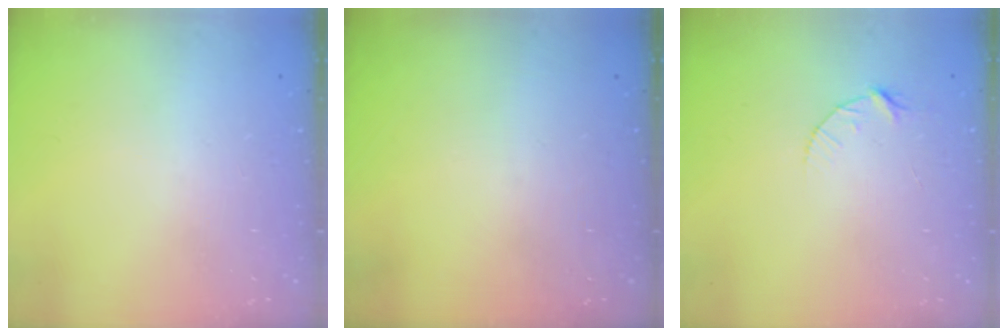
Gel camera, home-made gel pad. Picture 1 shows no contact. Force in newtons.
{"total": 0.0}
{"total": 5.5, "press": 5.4, "slide": 0.6}